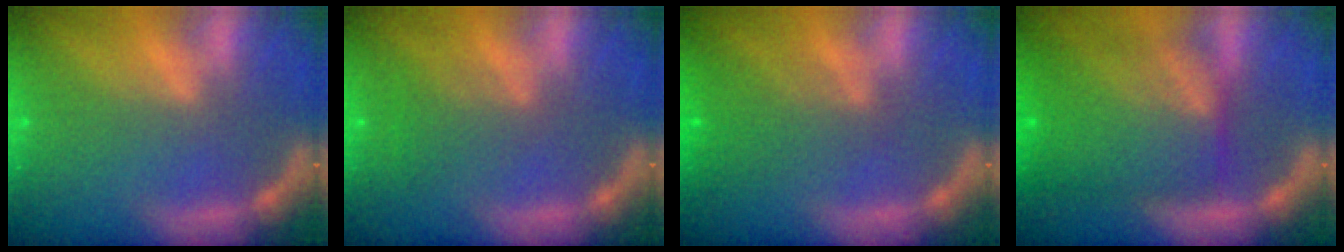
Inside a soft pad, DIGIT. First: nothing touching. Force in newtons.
{"total": 2.5}
{"total": 3.5}
{"total": 10.1}